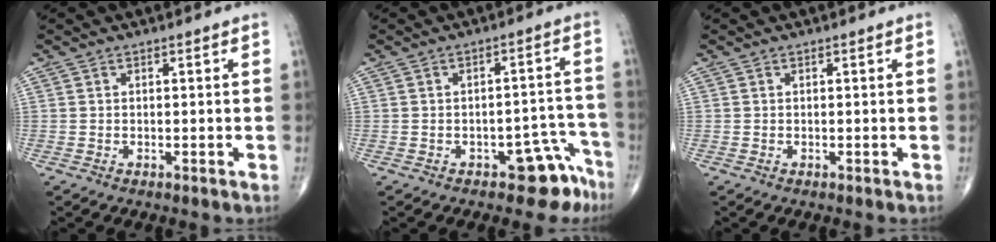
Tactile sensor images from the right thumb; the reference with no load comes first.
{"total": 6.3, "force": [-4.5, 3.3, 2.9], "torque": [0.005, 0.060, -0.057]}
{"total": 0.0}